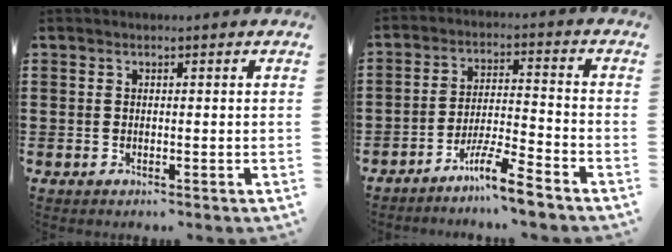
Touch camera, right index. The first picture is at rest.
{"total": 7.2, "force": [-6.0, -0.1, 4.0], "torque": [-0.085, -0.004, -0.116]}